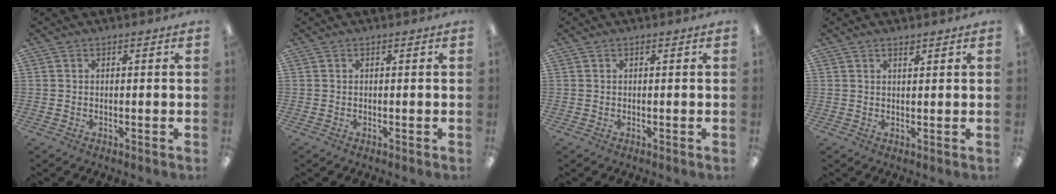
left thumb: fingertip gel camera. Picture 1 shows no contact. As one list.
[{"total": 0.0}, {"total": 0.0}, {"total": 1.4, "force": [1.2, 0.3, 0.6], "torque": [-0.014, -0.001, 0.021]}]